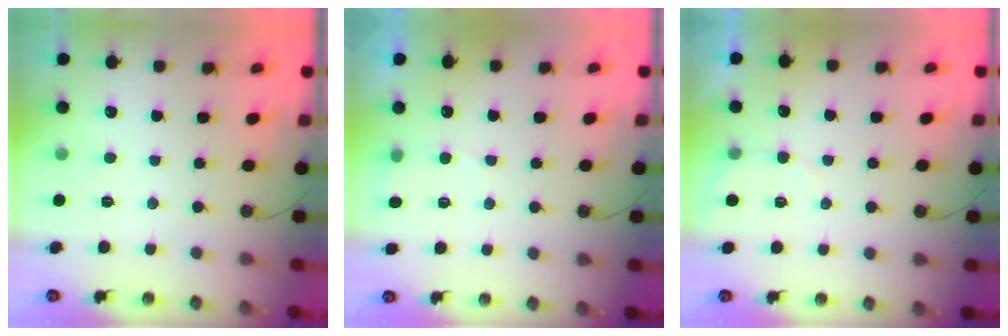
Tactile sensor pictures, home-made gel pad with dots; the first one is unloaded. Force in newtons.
{"total": 4.1, "press": 3.9, "slide": 1.3}
{"total": 2.8, "press": 2.8, "slide": 0.2}